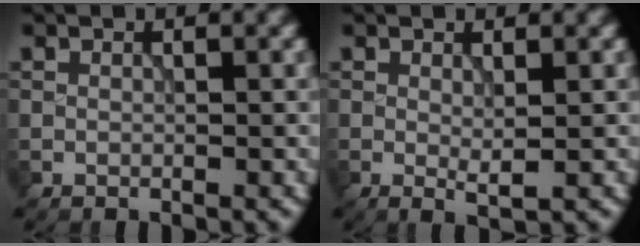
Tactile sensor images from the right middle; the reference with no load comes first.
{"total": 1.3, "force": [0.2, 0.1, 1.2], "torque": [-0.020, -0.005, 0.003]}